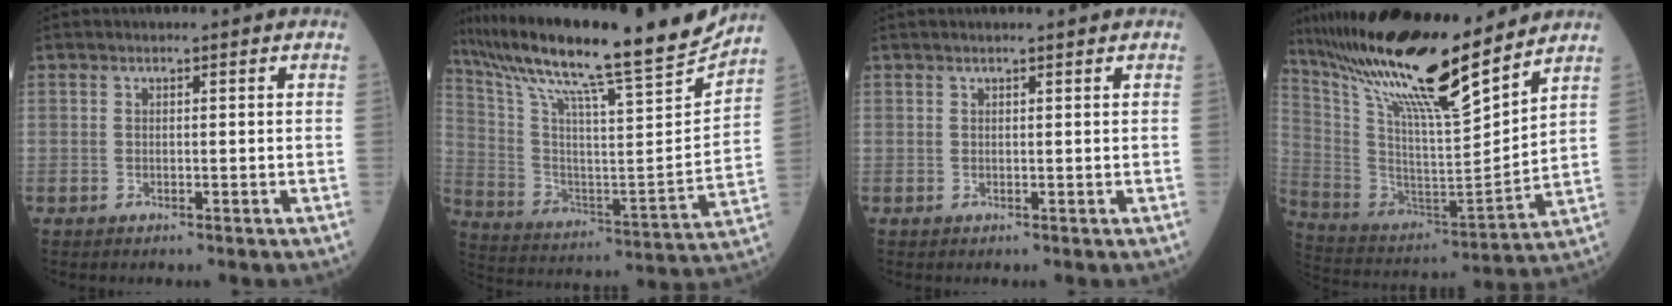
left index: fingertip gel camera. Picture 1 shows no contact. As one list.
[{"total": 25.1, "force": [21.4, 0.2, 13.1], "torque": [-0.239, -0.033, 0.334]}, {"total": 1.6, "force": [1.4, -0.1, 0.8], "torque": [-0.008, 0.013, 0.024]}, {"total": 22.9, "force": [18.2, 2.1, 13.7], "torque": [-0.252, -0.004, 0.330]}]